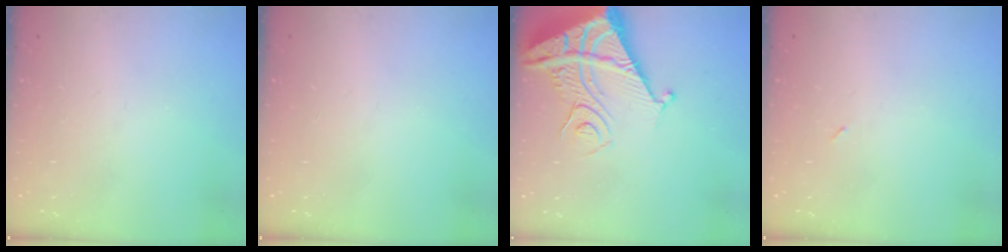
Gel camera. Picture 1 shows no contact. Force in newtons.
{"total": 0.0}
{"total": 11.4, "press": 11.3, "slide": 1.3}
{"total": 2.1, "press": 1.9, "slide": 1.0}